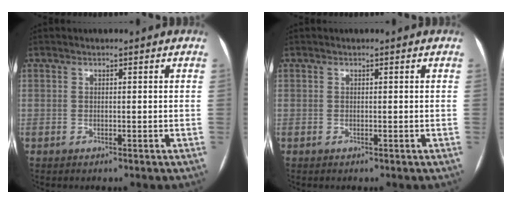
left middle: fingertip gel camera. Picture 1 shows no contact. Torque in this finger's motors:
{"motor_torque": [0.03, 0.03, 0.00, -0.05]}